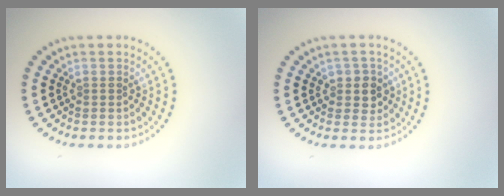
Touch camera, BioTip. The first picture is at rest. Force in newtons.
{"total": 2.0, "press": 1.8, "slide": 0.7}